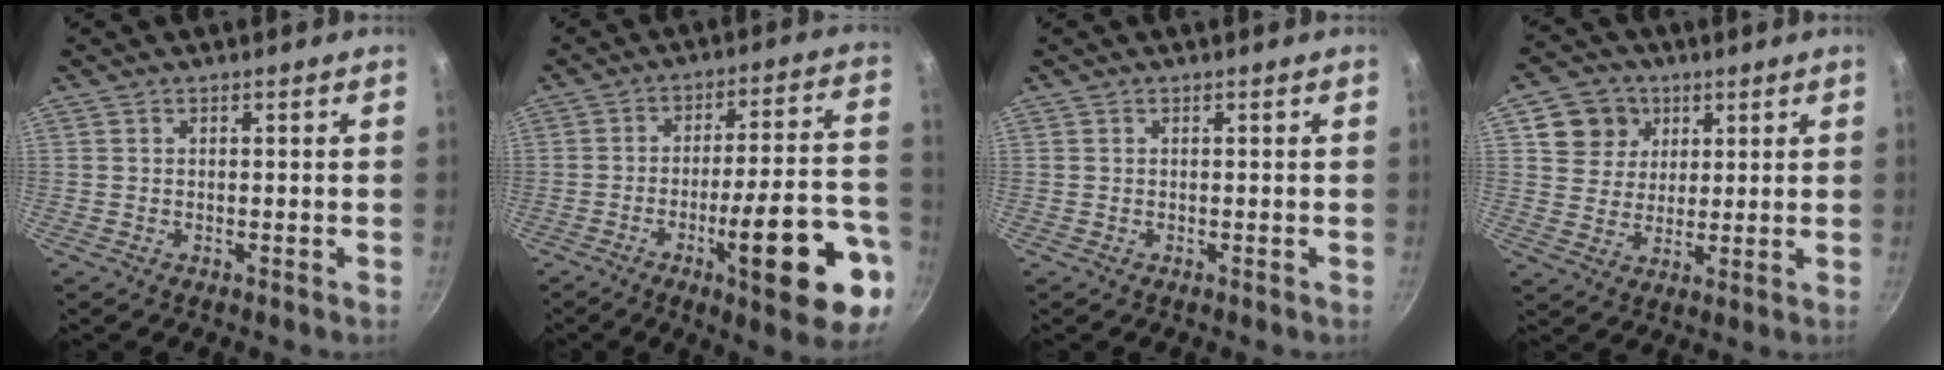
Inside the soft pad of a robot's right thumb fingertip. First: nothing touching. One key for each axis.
{"total": 20.8, "fx": -8.5, "fy": 5.1, "fz": 18.3, "tx": -0.224, "ty": 0.038, "tz": -0.119}
{"total": 0.0}
{"total": 8.5, "fx": 3.4, "fy": 7.4, "fz": 2.3, "tx": -0.008, "ty": 0.000, "tz": 0.056}